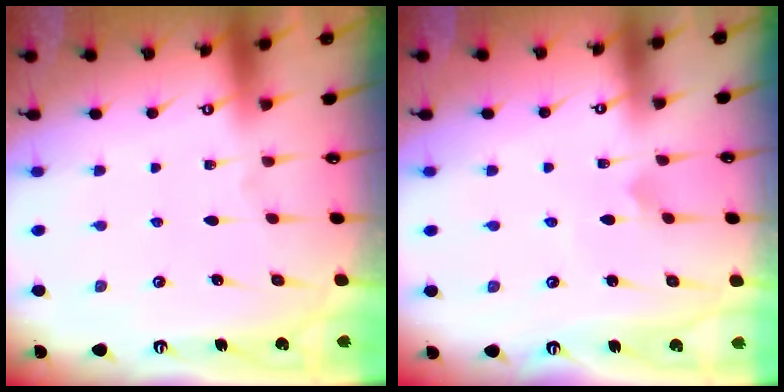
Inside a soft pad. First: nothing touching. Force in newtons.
{"total": 2.7, "press": 2.7, "slide": 0.1}